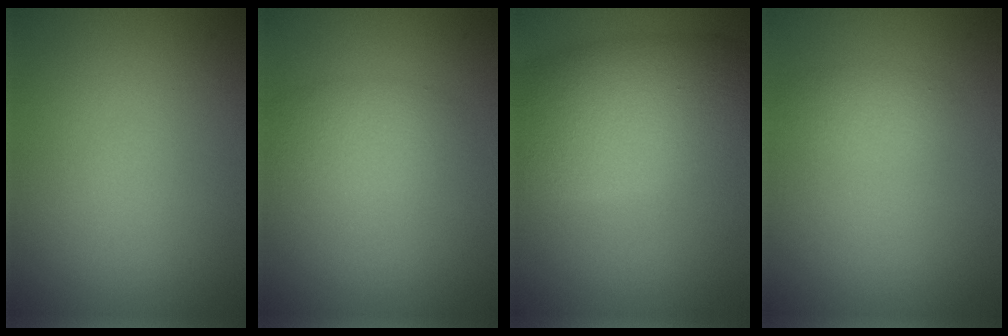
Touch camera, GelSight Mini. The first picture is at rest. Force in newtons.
{"total": 2.2, "press": 2.1, "slide": 0.1}
{"total": 8.4, "press": 8.4, "slide": 0.3}
{"total": 1.1, "press": 1.1, "slide": 0.1}